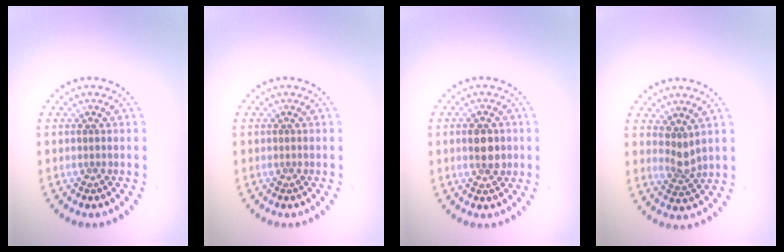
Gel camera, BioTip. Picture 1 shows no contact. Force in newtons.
{"total": 0.0}
{"total": 2.8, "press": 2.8, "slide": 0.2}
{"total": 2.0, "press": 1.5, "slide": 1.3}